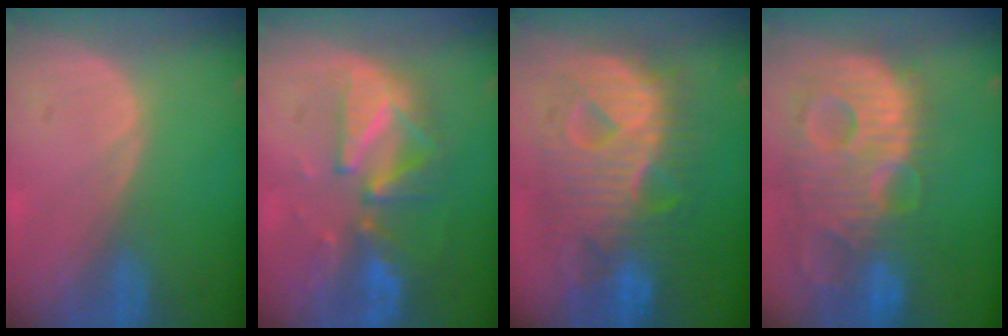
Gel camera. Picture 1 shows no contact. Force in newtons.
{"total": 9.8, "press": 8.7, "slide": 4.4}
{"total": 12.7, "press": 12.7, "slide": 1.3}
{"total": 14.0, "press": 12.0, "slide": 7.1}